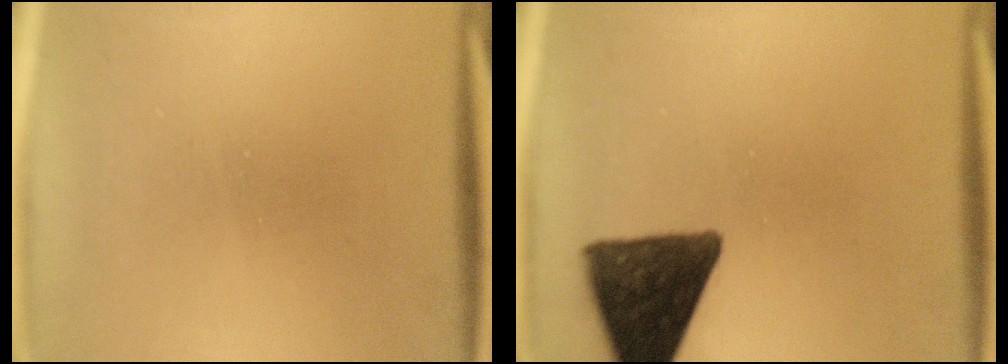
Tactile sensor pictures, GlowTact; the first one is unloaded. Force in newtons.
{"total": 12.3}